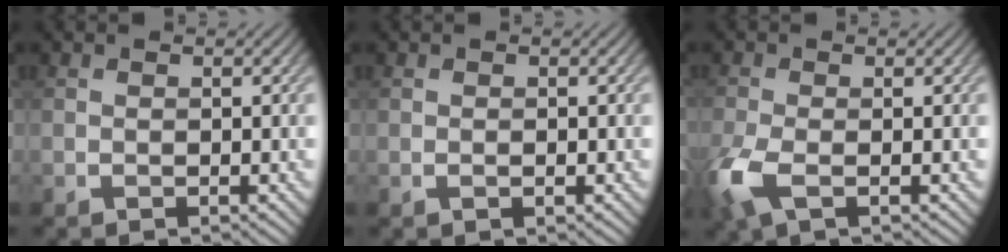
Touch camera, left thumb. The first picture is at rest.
{"total": 0.6, "force": [-0.2, 0.3, 0.5], "torque": [-0.010, -0.002, -0.002]}
{"total": 5.0, "force": [-2.1, 2.2, 4.1], "torque": [-0.110, -0.011, -0.047]}